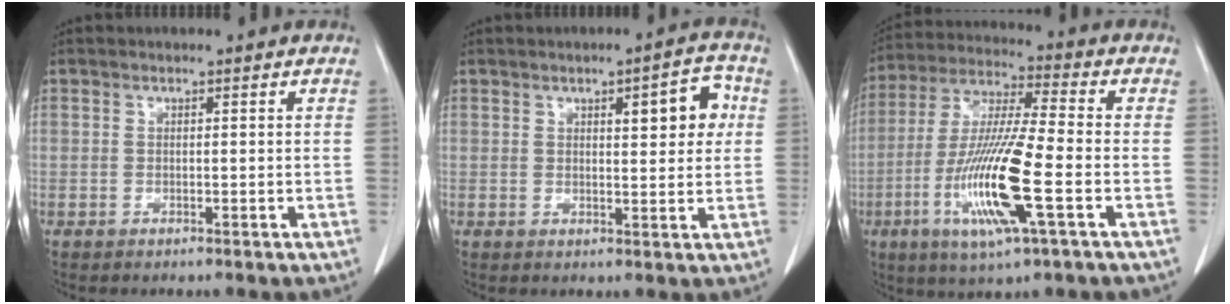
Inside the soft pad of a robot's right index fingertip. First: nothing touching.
{"total": 6.3, "force": [1.8, 1.8, 5.7], "torque": [-0.072, 0.012, 0.022]}
{"total": 15.8, "force": [-4.8, 0.7, 15.0], "torque": [-0.309, -0.018, -0.093]}